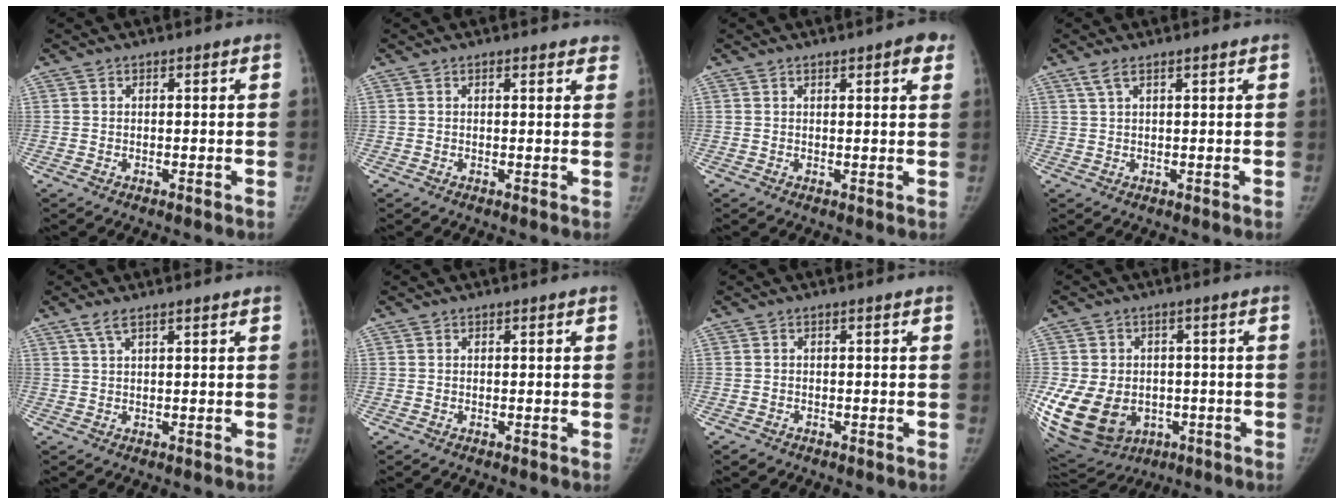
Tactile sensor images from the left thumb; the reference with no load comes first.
{"total": 2.8, "force": [2.1, 0.9, 1.5], "torque": [0.001, 0.000, 0.019]}
{"total": 4.3, "force": [2.5, 1.1, 3.3], "torque": [-0.032, -0.007, 0.026]}
{"total": 2.4, "force": [1.6, 0.5, 1.7], "torque": [-0.045, 0.007, 0.037]}
{"total": 2.5, "force": [1.7, 0.5, 1.8], "torque": [-0.044, 0.005, 0.039]}
{"total": 0.0}
{"total": 1.0, "force": [-0.7, 0.7, 0.2], "torque": [-0.006, 0.001, -0.011]}
{"total": 22.0, "force": [-5.3, 17.0, 12.8], "torque": [-0.285, 0.006, -0.055]}